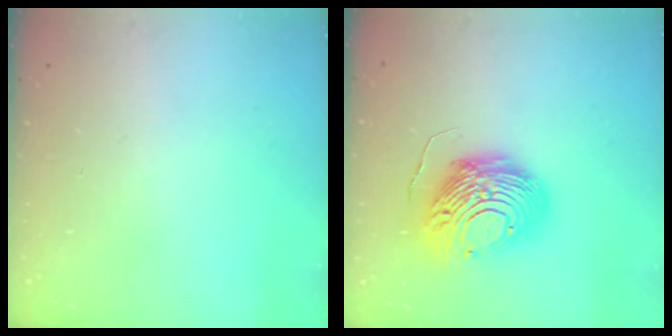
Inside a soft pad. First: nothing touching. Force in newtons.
{"total": 15.5, "press": 15.4, "slide": 1.7}